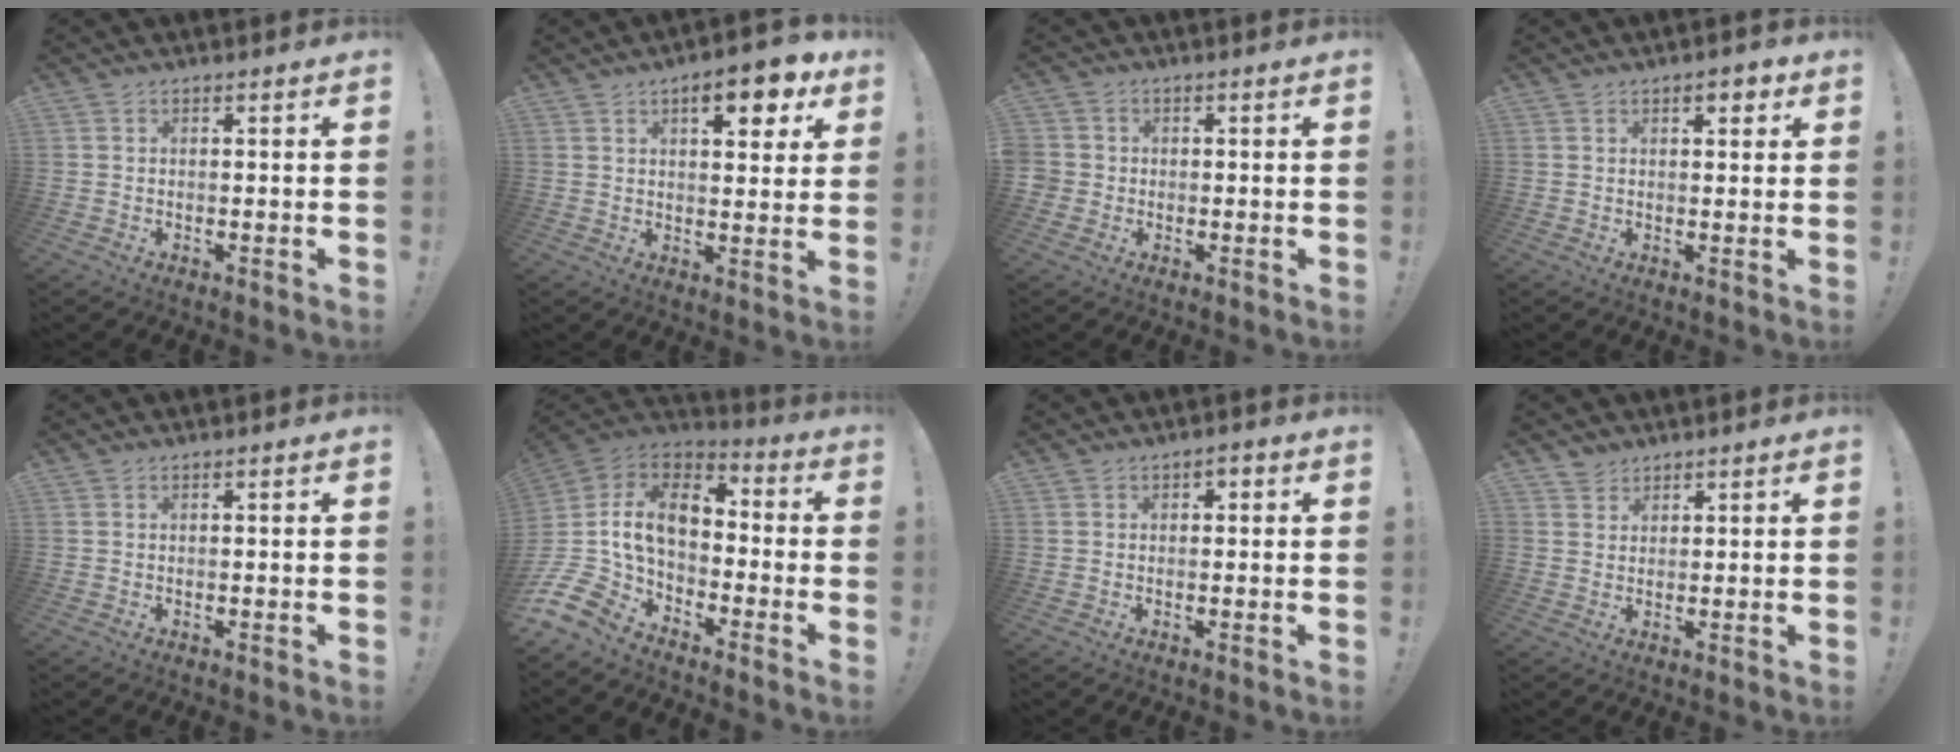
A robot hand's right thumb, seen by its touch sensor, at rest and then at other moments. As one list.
[{"total": 10.3, "force": [5.2, 4.0, 7.9], "torque": [-0.091, -0.021, 0.080]}, {"total": 2.8, "force": [-0.5, 2.7, 0.7], "torque": [-0.013, 0.007, -0.009]}, {"total": 3.2, "force": [1.6, 1.6, 2.3], "torque": [-0.021, -0.005, 0.022]}, {"total": 0.0}, {"total": 13.7, "force": [-1.2, 8.1, 11.0], "torque": [-0.233, 0.006, -0.021]}, {"total": 1.5, "force": [-0.4, 1.2, 0.7], "torque": [-0.012, 0.007, -0.010]}, {"total": 2.8, "force": [2.3, 1.6, 0.2], "torque": [0.004, -0.014, 0.042]}]